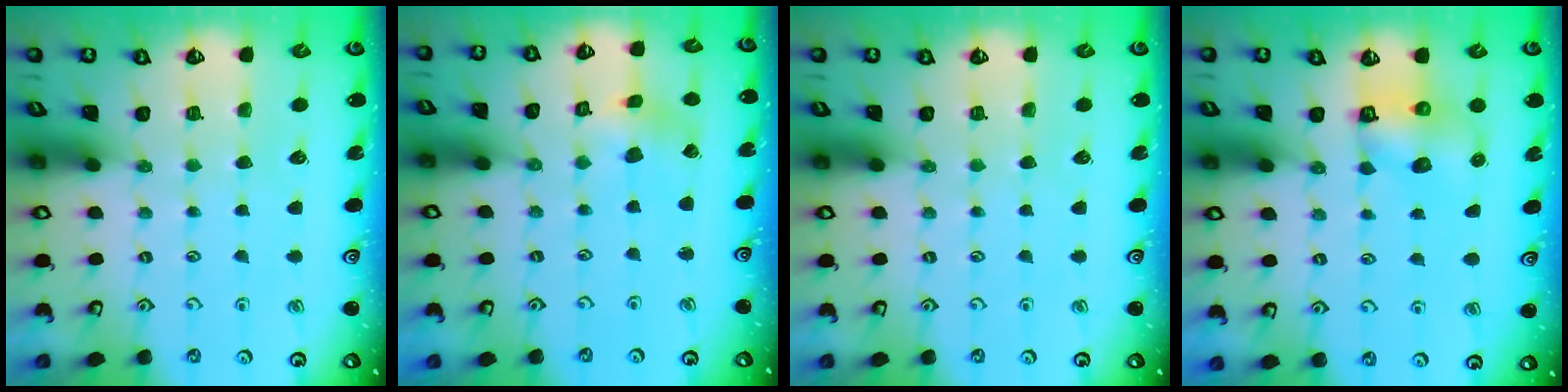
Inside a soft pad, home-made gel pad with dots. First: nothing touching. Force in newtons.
{"total": 2.2, "press": 2.2, "slide": 0.4}
{"total": 0.0}
{"total": 6.4, "press": 6.3, "slide": 0.8}